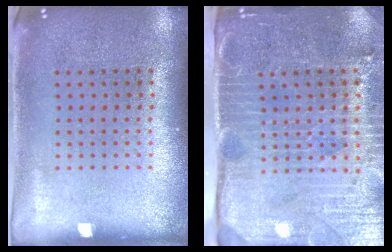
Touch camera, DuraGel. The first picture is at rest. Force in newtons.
{"total": 4.4, "press": 3.7, "slide": 2.3}